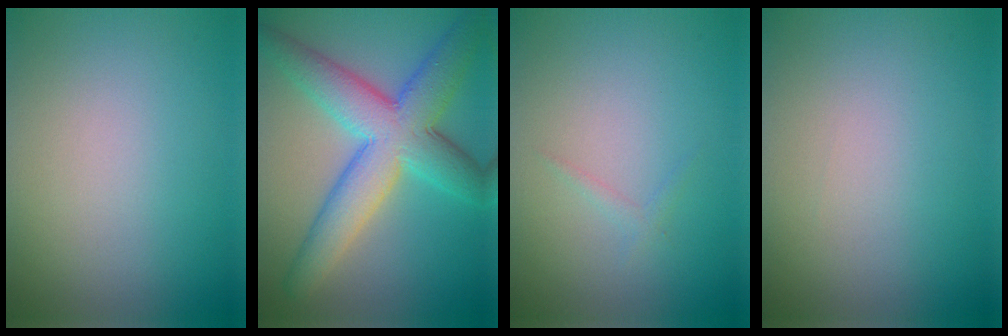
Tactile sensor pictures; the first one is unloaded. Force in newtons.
{"total": 8.7, "press": 8.7, "slide": 0.2}
{"total": 0.7, "press": 0.7, "slide": 0.1}
{"total": 0.0}